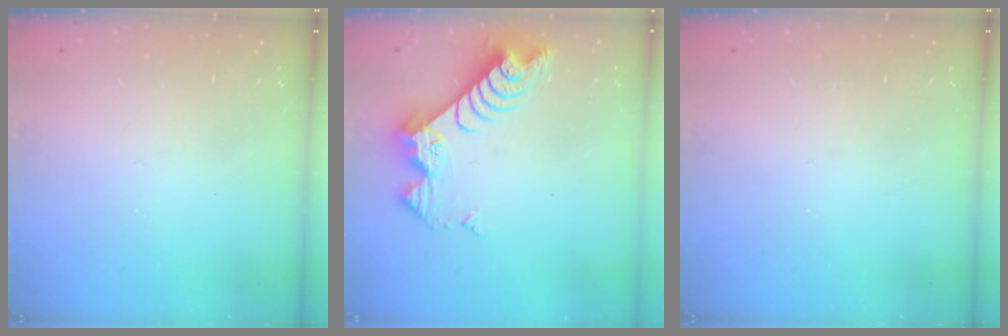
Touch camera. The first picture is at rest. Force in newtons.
{"total": 10.4, "press": 10.4, "slide": 1.1}
{"total": 0.0}